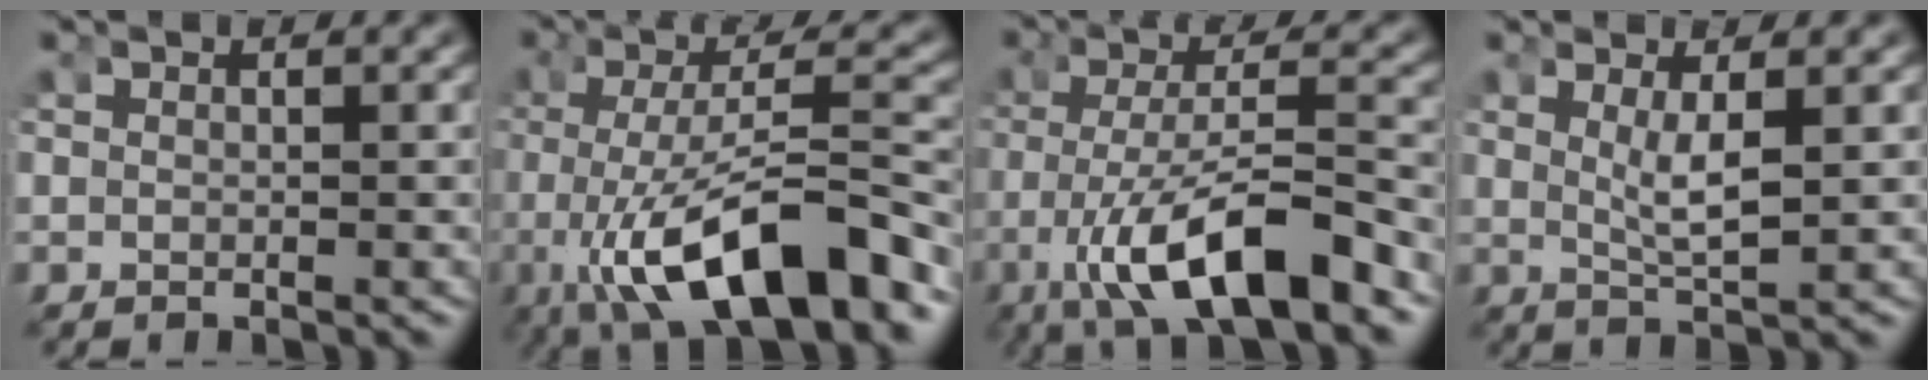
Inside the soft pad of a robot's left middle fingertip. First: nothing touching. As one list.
[{"total": 10.9, "force": [-4.2, 3.5, 9.4], "torque": [-0.176, -0.027, -0.046]}, {"total": 8.6, "force": [-3.8, 2.5, 7.3], "torque": [-0.136, -0.024, -0.046]}, {"total": 3.1, "force": [0.7, 0.1, 3.0], "torque": [-0.057, -0.017, 0.025]}]